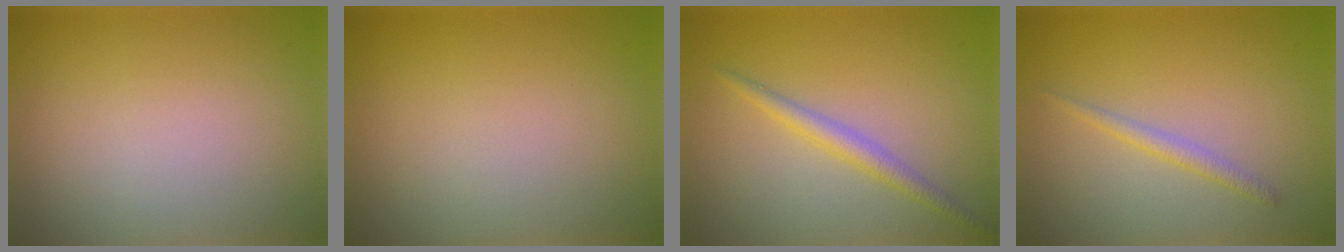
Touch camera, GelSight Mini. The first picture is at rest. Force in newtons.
{"total": 0.0}
{"total": 2.0, "press": 2.0, "slide": 0.1}
{"total": 1.3, "press": 1.3, "slide": 0.1}